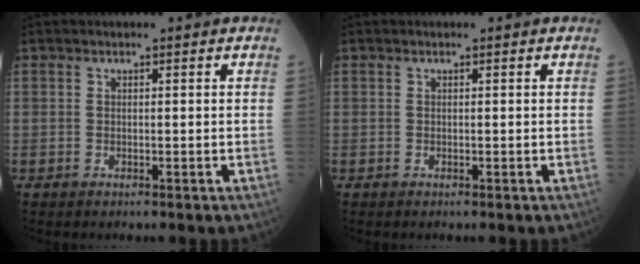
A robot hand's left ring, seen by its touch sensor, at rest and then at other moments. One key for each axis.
{"total": 0.0}